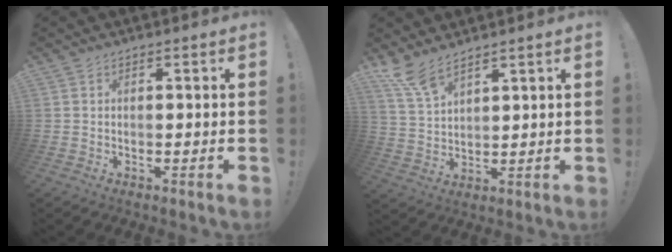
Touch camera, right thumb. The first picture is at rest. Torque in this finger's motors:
{"motor_torque": [0.22, 1.56, 0.85, 0.53, 0.00]}